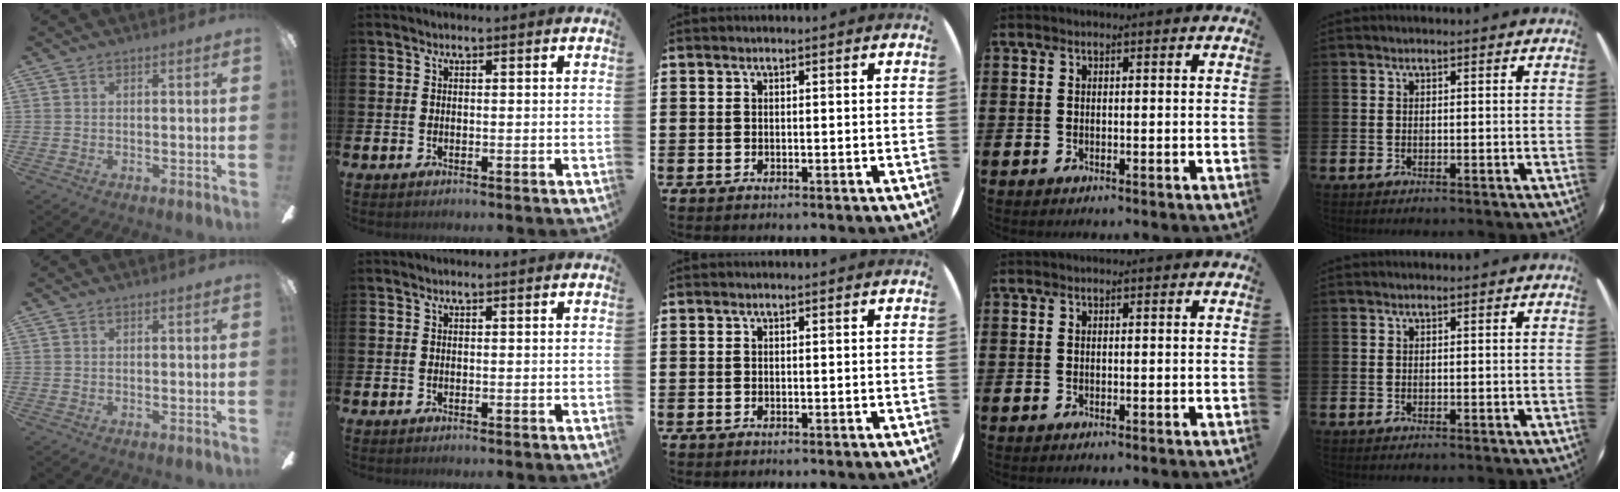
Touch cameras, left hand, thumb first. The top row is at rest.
{}